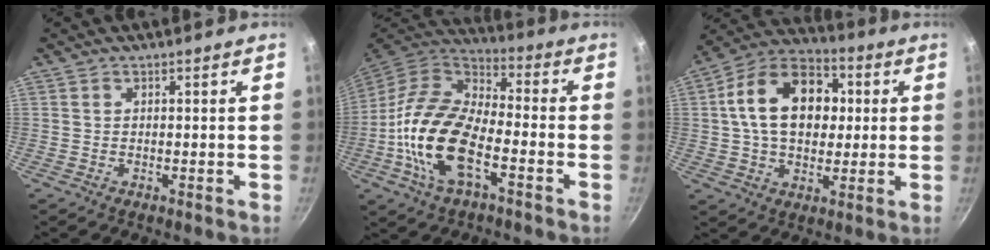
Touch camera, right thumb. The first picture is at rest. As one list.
[{"total": 18.5, "force": [-5.5, 9.2, 15.1], "torque": [-0.277, 0.031, -0.118]}, {"total": 18.4, "force": [2.7, 12.8, 13.0], "torque": [-0.180, 0.022, 0.031]}]